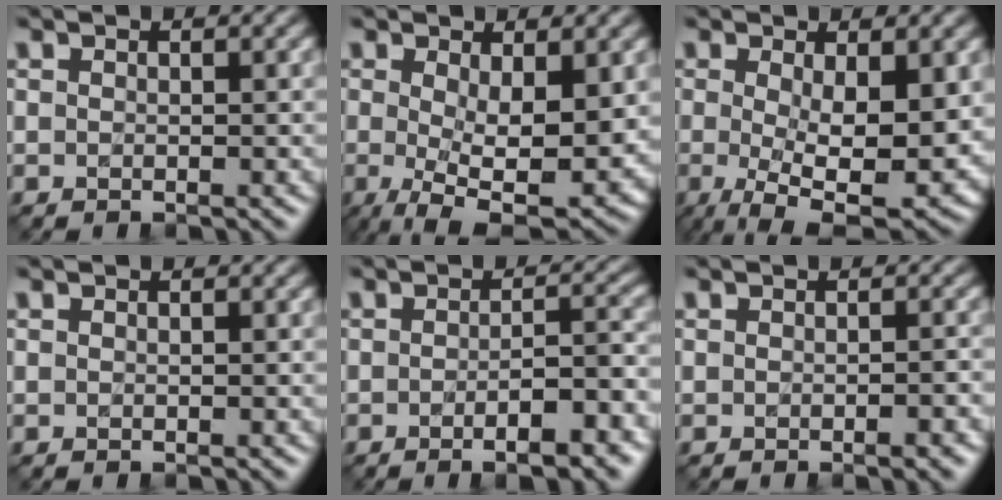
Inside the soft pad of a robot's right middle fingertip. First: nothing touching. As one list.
[{"total": 9.1, "force": [-0.7, 3.5, 8.4], "torque": [-0.146, -0.022, 0.000]}, {"total": 10.2, "force": [-0.9, 3.9, 9.4], "torque": [-0.156, -0.025, -0.004]}, {"total": 0.0}, {"total": 5.6, "force": [-2.3, 1.6, 4.8], "torque": [-0.059, 0.003, -0.027]}, {"total": 1.6, "force": [-0.7, 0.3, 1.4], "torque": [-0.014, 0.001, -0.008]}]